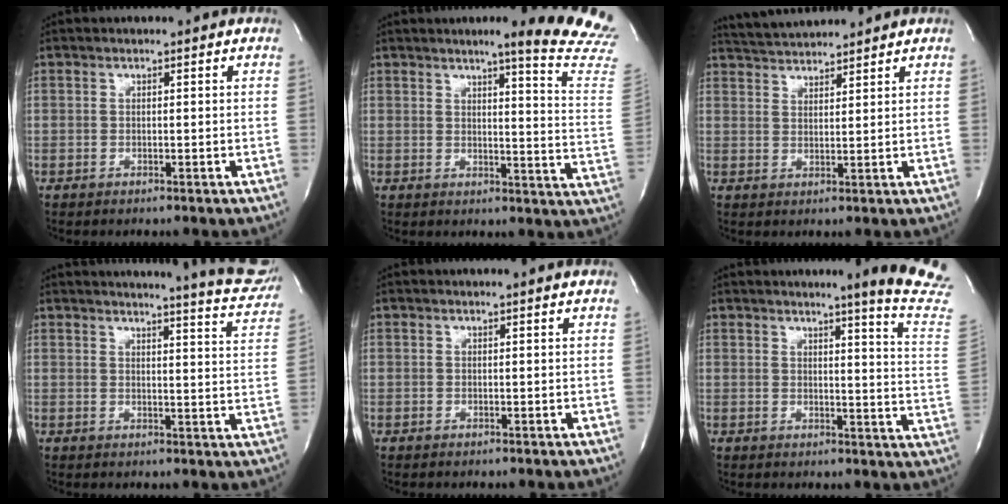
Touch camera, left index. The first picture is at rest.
{"total": 15.1, "force": [13.0, -1.4, 7.7], "torque": [-0.093, -0.100, 0.133]}
{"total": 5.9, "force": [5.8, -0.1, 1.0], "torque": [-0.028, 0.025, 0.106]}
{"total": 15.2, "force": [14.2, 0.7, 5.2], "torque": [-0.063, -0.068, 0.145]}
{"total": 0.8, "force": [0.7, -0.2, 0.2], "torque": [-0.010, -0.003, 0.013]}
{"total": 12.5, "force": [10.7, -2.2, 6.1], "torque": [-0.075, -0.097, 0.105]}